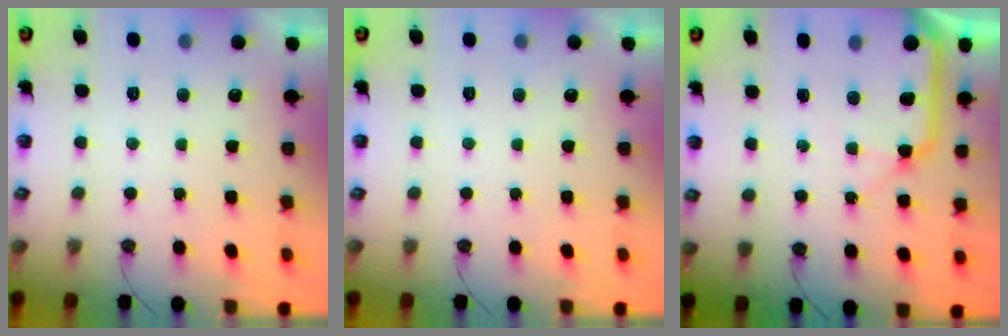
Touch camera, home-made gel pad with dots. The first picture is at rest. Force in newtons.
{"total": 0.0}
{"total": 11.2, "press": 11.1, "slide": 1.4}